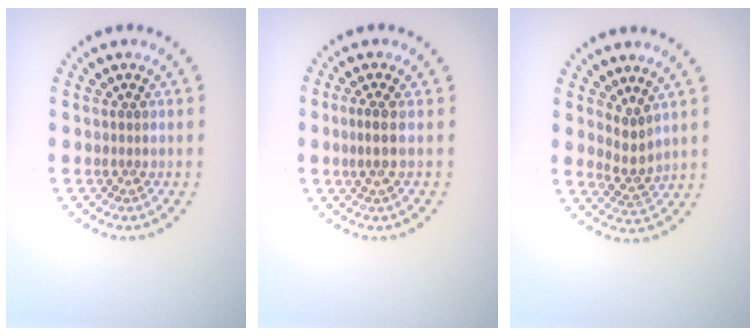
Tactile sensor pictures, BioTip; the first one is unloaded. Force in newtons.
{"total": 2.0, "press": 1.5, "slide": 1.4}
{"total": 2.3, "press": 1.8, "slide": 1.4}